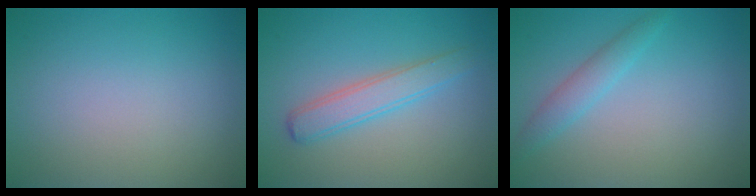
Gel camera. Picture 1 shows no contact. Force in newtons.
{"total": 2.9, "press": 2.9, "slide": 0.0}
{"total": 1.9, "press": 1.9, "slide": 0.1}